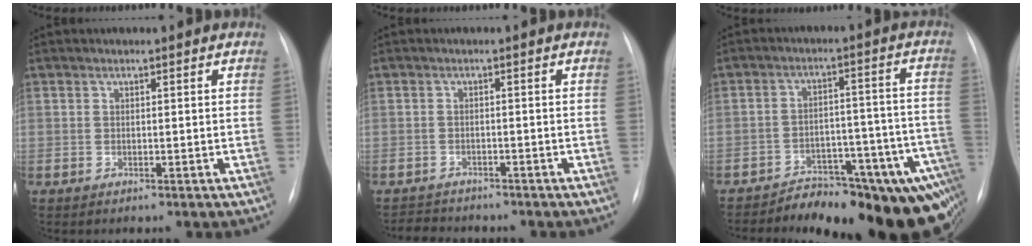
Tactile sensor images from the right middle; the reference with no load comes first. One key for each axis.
{"total": 4.4, "fx": -4.1, "fy": 1.6, "fz": 0.2, "tx": -0.004, "ty": -0.001, "tz": -0.059}
{"total": 20.1, "fx": -15.9, "fy": 5.7, "fz": 10.9, "tx": -0.061, "ty": 0.032, "tz": -0.207}